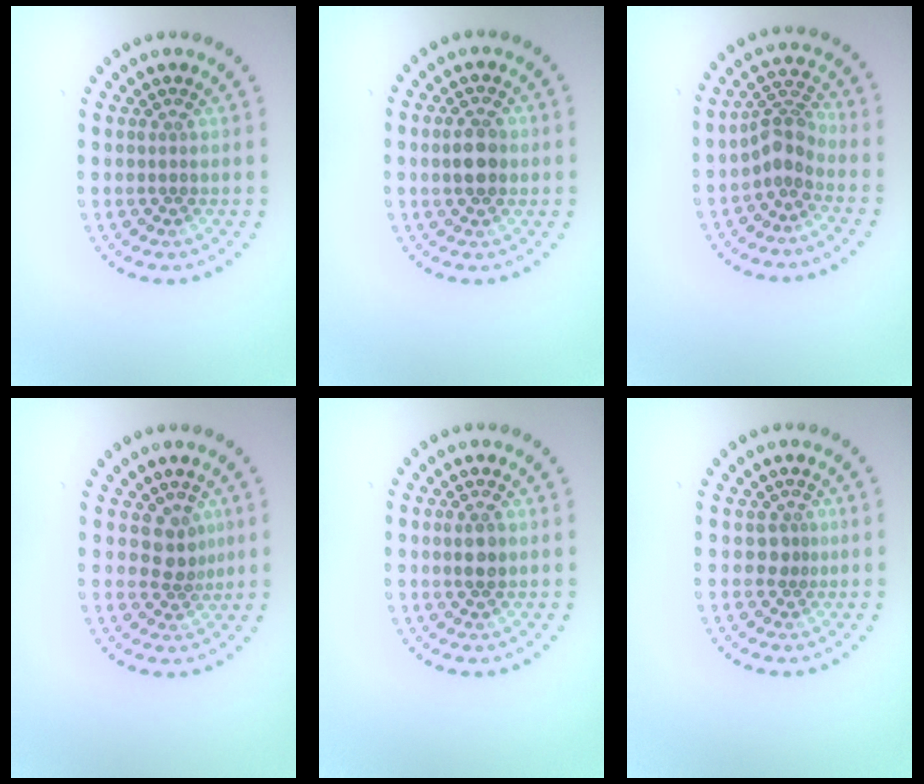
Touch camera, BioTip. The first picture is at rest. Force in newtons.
{"total": 3.3, "press": 3.3, "slide": 0.1}
{"total": 2.8, "press": 2.1, "slide": 1.8}
{"total": 2.2, "press": 1.7, "slide": 1.4}
{"total": 1.5, "press": 1.5, "slide": 0.4}
{"total": 1.0, "press": 0.6, "slide": 0.8}